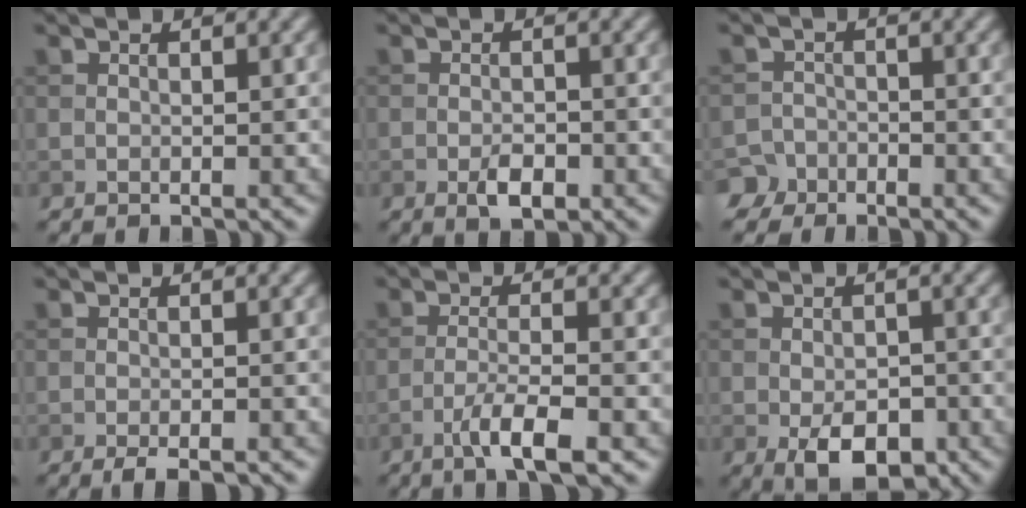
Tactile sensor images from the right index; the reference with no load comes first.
{"total": 2.4, "force": [-1.1, 1.1, 1.8], "torque": [-0.030, -0.001, -0.021]}
{"total": 4.0, "force": [-3.1, 2.5, 0.4], "torque": [0.008, -0.002, -0.054]}
{"total": 2.3, "force": [-1.7, 0.4, 1.5], "torque": [-0.024, -0.002, -0.027]}
{"total": 4.2, "force": [-2.3, 0.6, 3.4], "torque": [-0.065, 0.003, -0.050]}
{"total": 5.3, "force": [-2.4, 2.9, 3.8], "torque": [-0.057, -0.007, -0.040]}